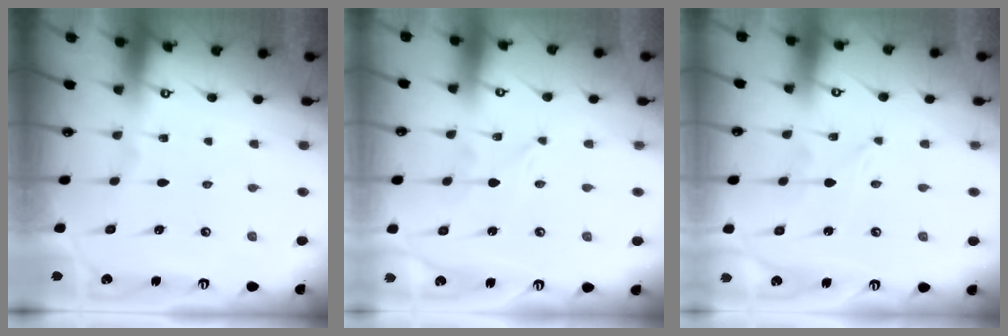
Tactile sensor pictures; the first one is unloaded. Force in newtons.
{"total": 0.0}
{"total": 0.0}